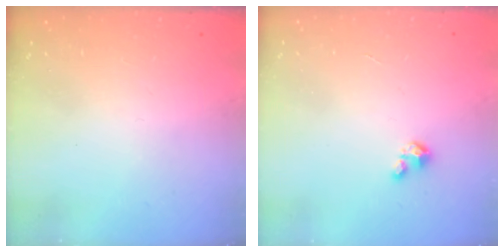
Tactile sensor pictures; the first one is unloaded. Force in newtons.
{"total": 2.7, "press": 2.7, "slide": 0.2}